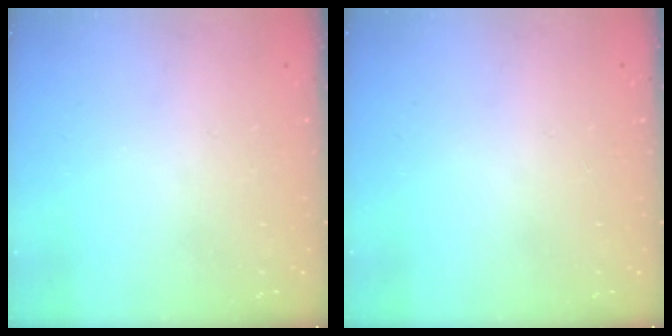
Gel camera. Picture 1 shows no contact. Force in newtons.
{"total": 0.0}